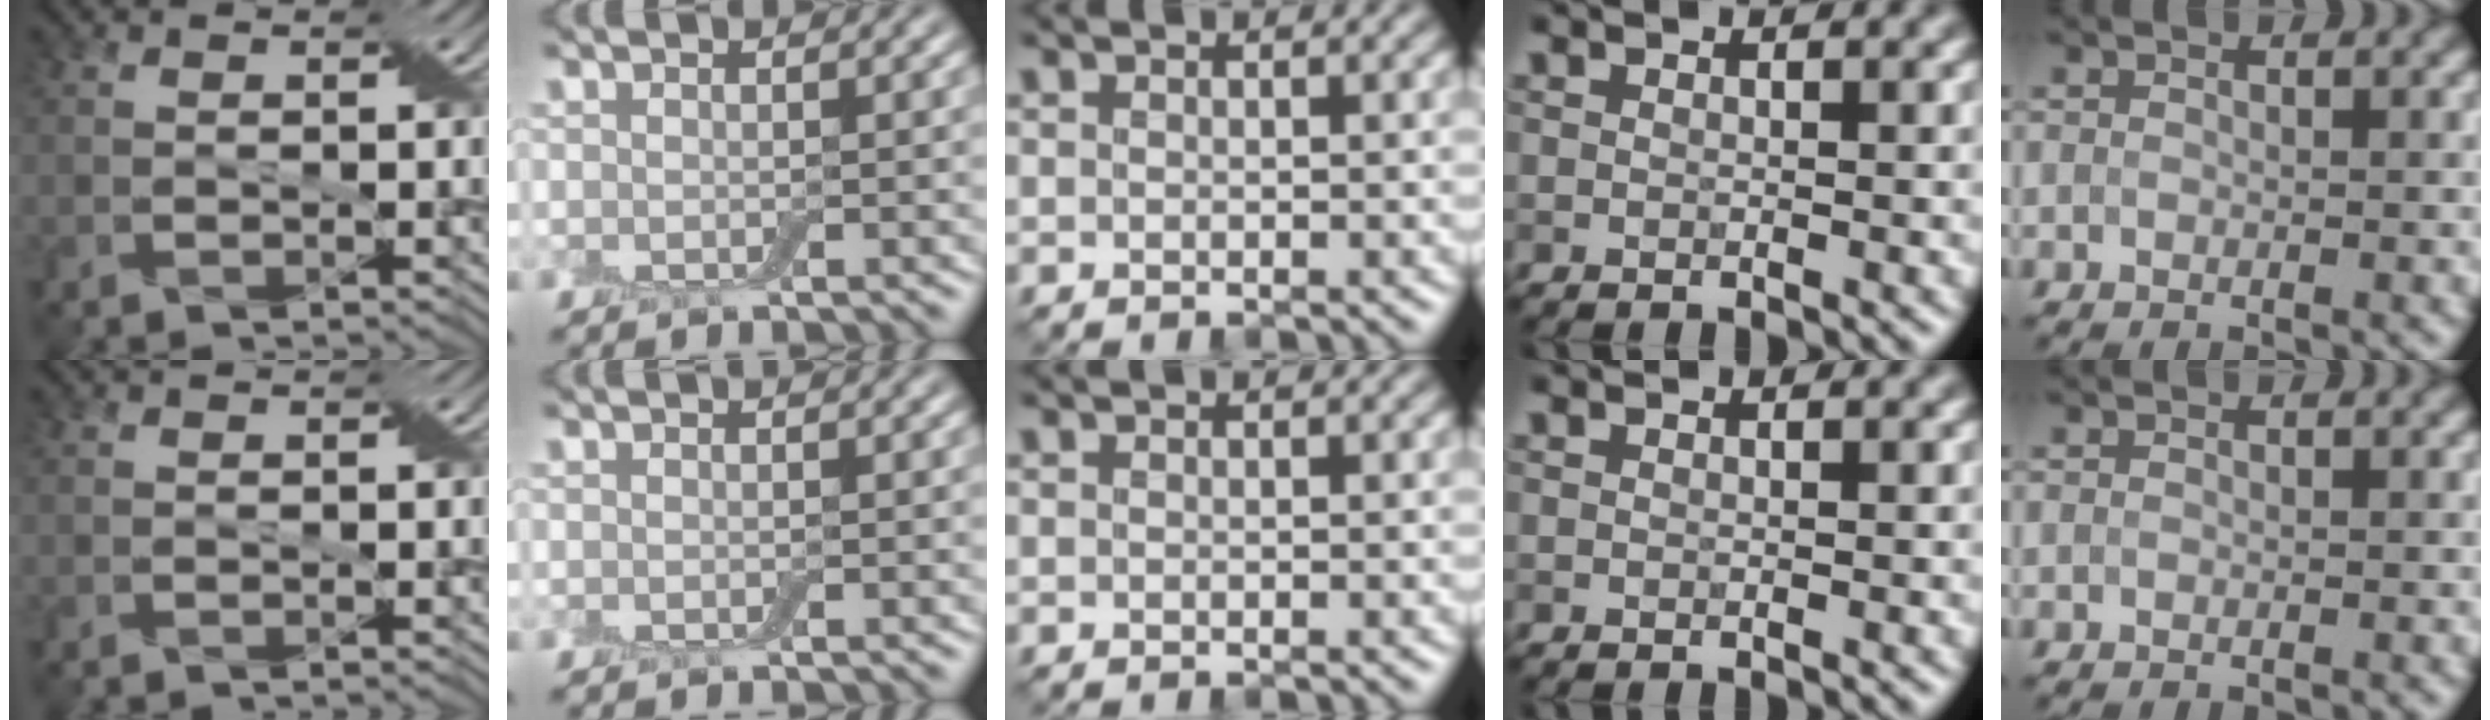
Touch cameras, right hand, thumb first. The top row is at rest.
{}